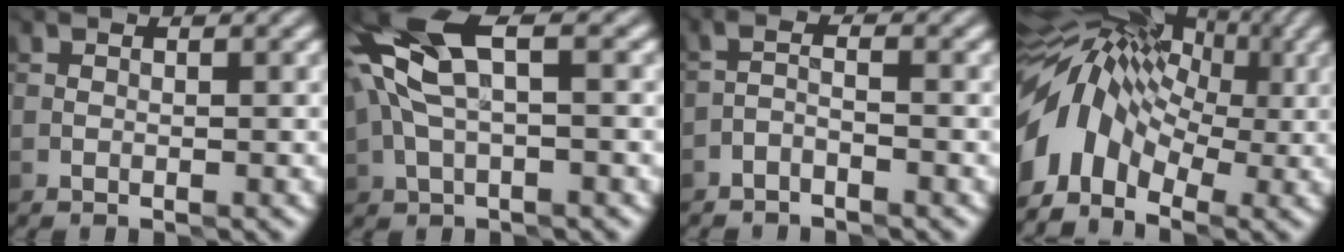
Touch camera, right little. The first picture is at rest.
{"total": 8.4, "force": [2.5, 3.7, 7.1], "torque": [-0.171, 0.021, 0.040]}
{"total": 1.4, "force": [-1.1, 0.4, 0.8], "torque": [-0.019, 0.008, -0.026]}
{"total": 10.4, "force": [-0.7, 7.1, 7.6], "torque": [-0.138, 0.017, -0.024]}